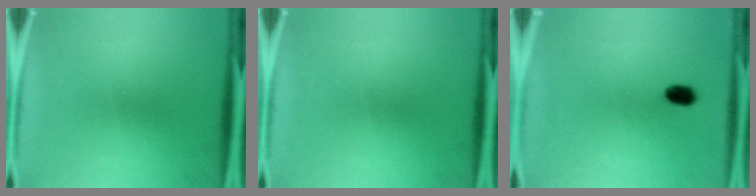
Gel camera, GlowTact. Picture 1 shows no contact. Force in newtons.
{"total": 0.0}
{"total": 2.6}